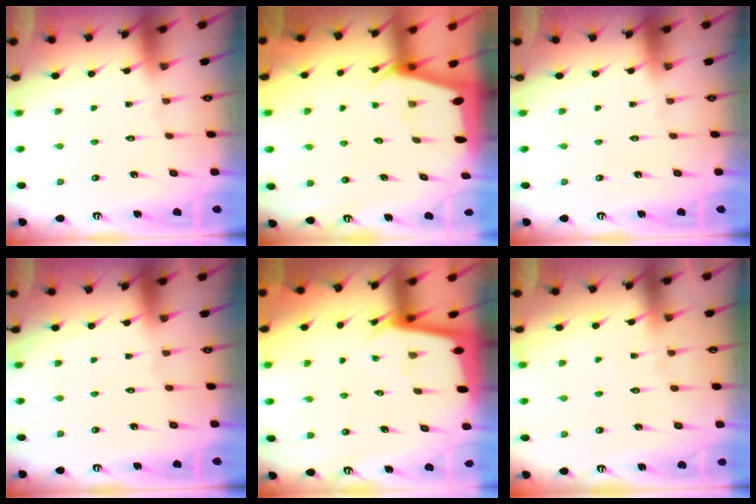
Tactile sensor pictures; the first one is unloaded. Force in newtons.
{"total": 2.0, "press": 2.0, "slide": 0.3}
{"total": 0.0}
{"total": 0.0}
{"total": 2.2, "press": 2.2, "slide": 0.1}
{"total": 6.8, "press": 6.8, "slide": 0.6}